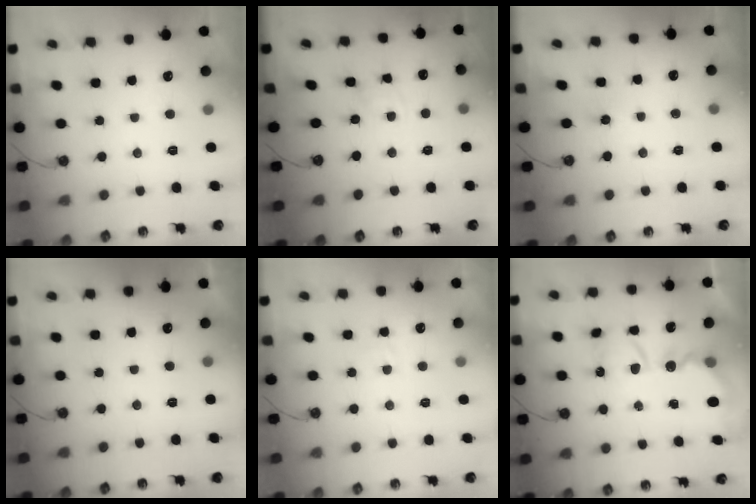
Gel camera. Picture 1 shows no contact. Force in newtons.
{"total": 1.9, "press": 1.8, "slide": 0.3}
{"total": 4.2, "press": 4.2, "slide": 0.4}
{"total": 0.0}
{"total": 2.8, "press": 2.8, "slide": 0.4}
{"total": 6.5, "press": 6.5, "slide": 0.6}